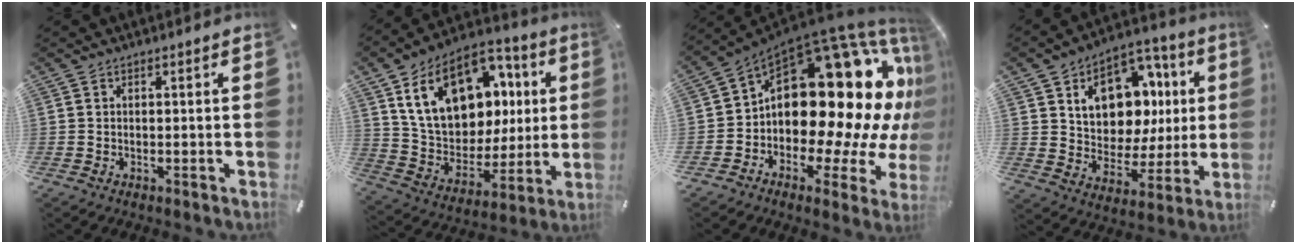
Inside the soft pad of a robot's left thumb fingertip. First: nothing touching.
{"total": 20.9, "force": [7.6, 15.0, 12.3], "torque": [-0.222, -0.024, 0.143]}
{"total": 27.4, "force": [5.7, 16.1, 21.4], "torque": [-0.316, -0.072, 0.120]}
{"total": 15.8, "force": [5.5, 12.0, 8.6], "torque": [-0.127, -0.028, 0.105]}